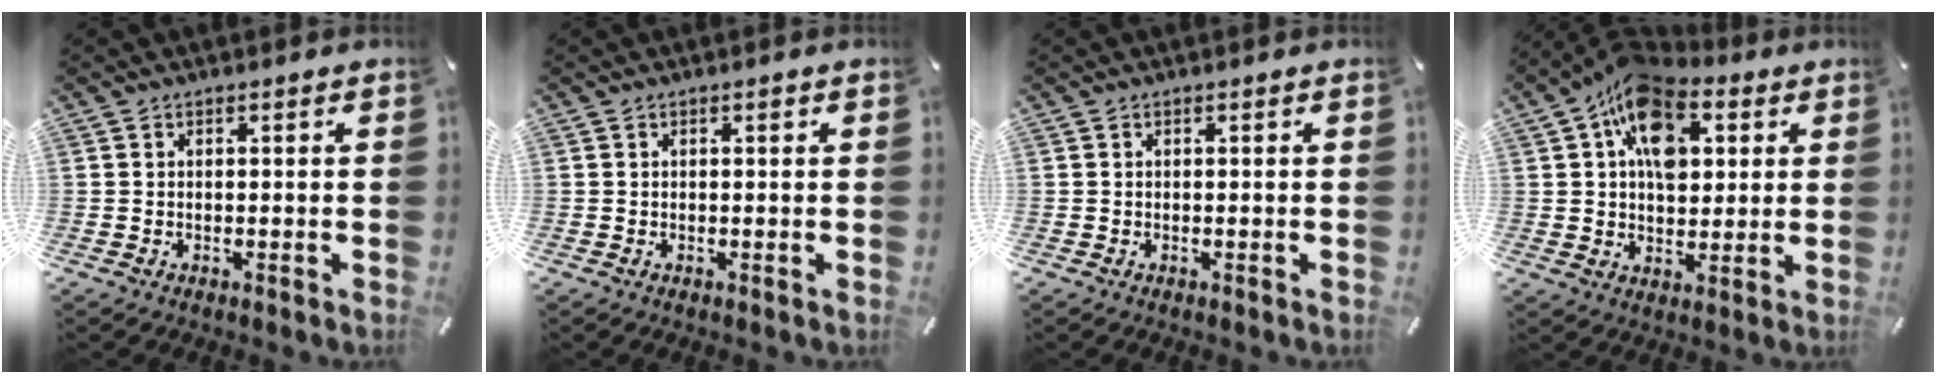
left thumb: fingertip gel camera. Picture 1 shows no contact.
{"total": 0.6, "force": [0.2, 0.3, 0.5], "torque": [-0.010, 0.002, 0.004]}
{"total": 0.0}
{"total": 14.8, "force": [4.9, 9.8, 9.9], "torque": [-0.151, -0.004, 0.090]}